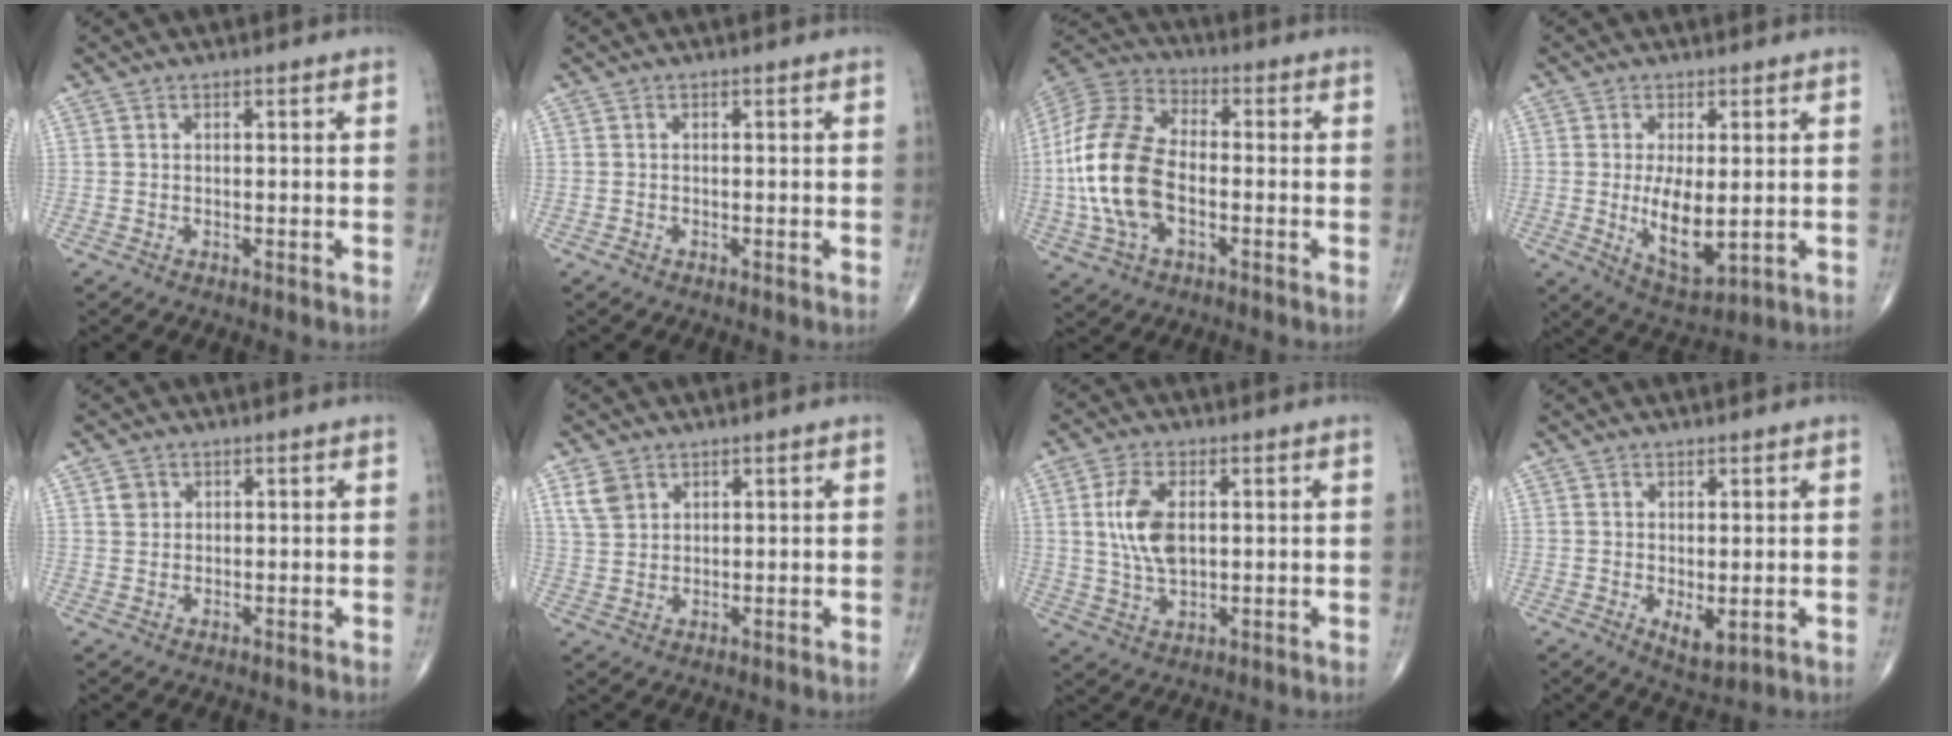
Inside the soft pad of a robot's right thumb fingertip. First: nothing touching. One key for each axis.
{"total": 0.6, "fx": -0.4, "fy": 0.5, "fz": 0.2, "tx": -0.003, "ty": 0.001, "tz": -0.010}
{"total": 18.2, "fx": -2.7, "fy": 10.4, "fz": 14.7, "tx": -0.313, "ty": 0.023, "tz": -0.053}
{"total": 8.9, "fx": -0.4, "fy": 3.8, "fz": 8.1, "tx": -0.131, "ty": -0.022, "tz": 0.006}
{"total": 2.0, "fx": 0.8, "fy": 1.7, "fz": 0.6, "tx": -0.002, "ty": -0.003, "tz": 0.011}
{"total": 4.5, "fx": 2.4, "fy": 3.2, "fz": 2.0, "tx": -0.031, "ty": -0.008, "tz": 0.054}
{"total": 8.8, "fx": 1.5, "fy": 4.8, "fz": 7.3, "tx": -0.145, "ty": -0.005, "tz": 0.033}
{"total": 3.8, "fx": -0.4, "fy": 1.8, "fz": 3.3, "tx": -0.047, "ty": -0.012, "tz": 0.002}